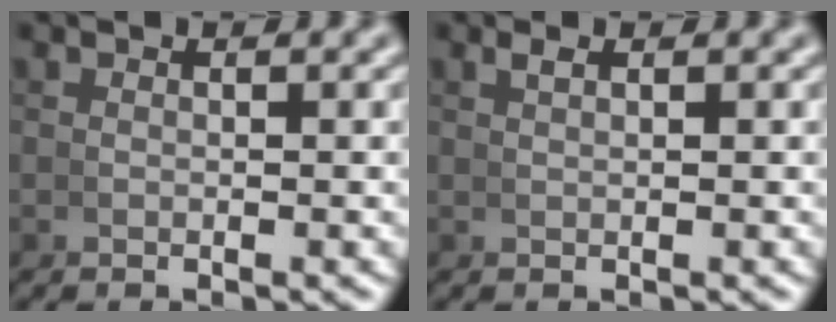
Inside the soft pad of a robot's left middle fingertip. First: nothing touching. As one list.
[{"total": 0.7, "force": [0.6, -0.1, 0.4], "torque": [-0.006, 0.008, 0.012]}]